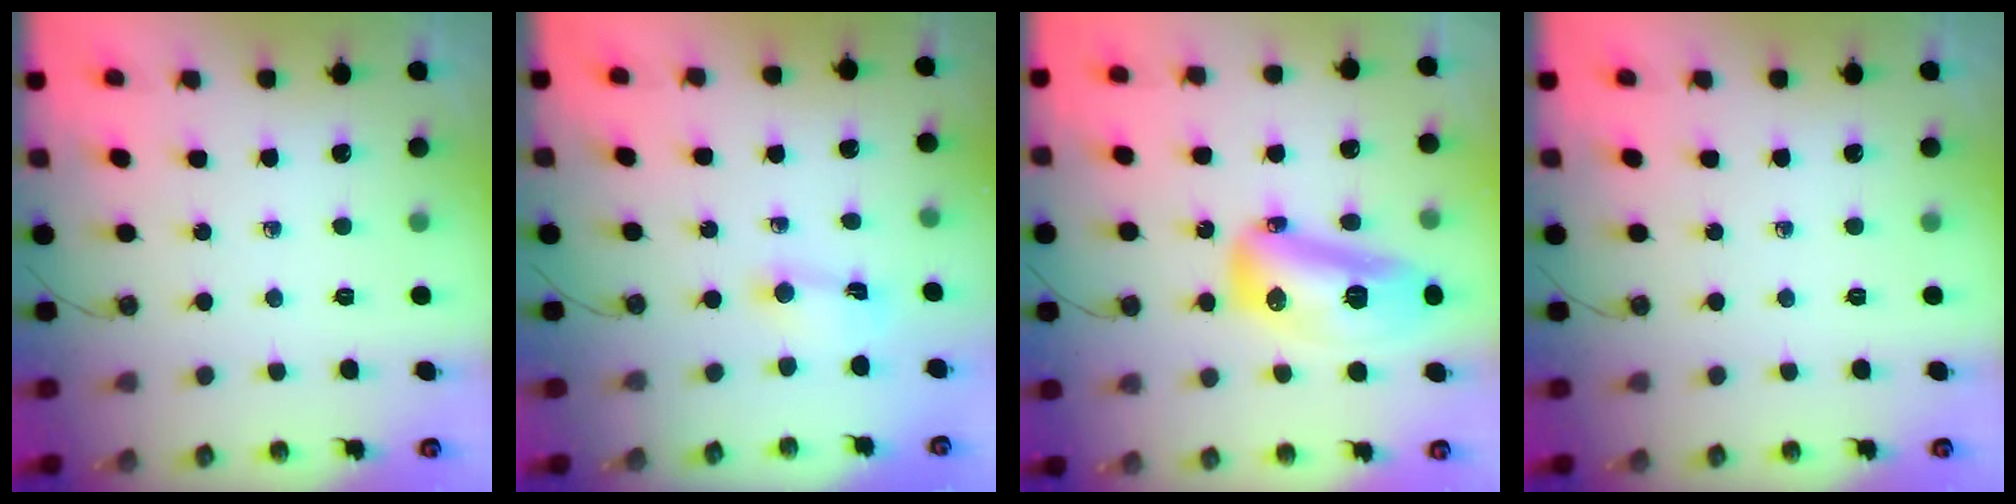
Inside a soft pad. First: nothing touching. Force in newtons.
{"total": 1.6, "press": 1.6, "slide": 0.3}
{"total": 16.5, "press": 16.4, "slide": 1.7}
{"total": 0.0}